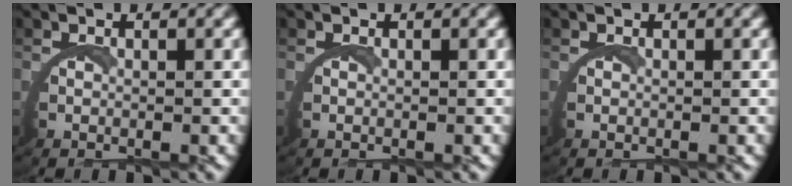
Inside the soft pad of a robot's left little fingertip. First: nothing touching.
{"total": 0.0}
{"total": 0.0}